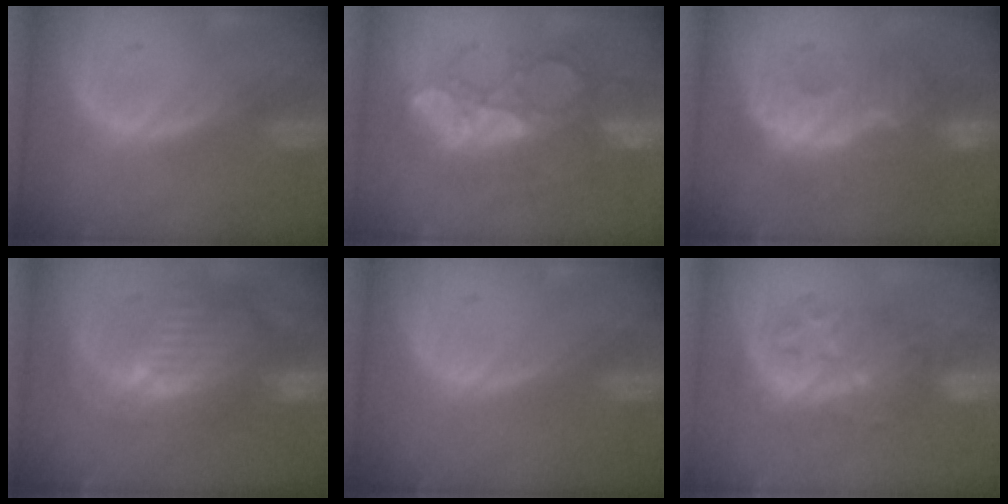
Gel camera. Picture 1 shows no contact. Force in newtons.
{"total": 9.1, "press": 9.0, "slide": 1.8}
{"total": 8.9, "press": 8.8, "slide": 1.6}
{"total": 11.1, "press": 9.7, "slide": 5.5}
{"total": 0.0}
{"total": 8.4, "press": 7.5, "slide": 3.7}